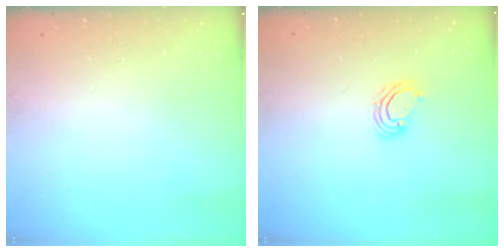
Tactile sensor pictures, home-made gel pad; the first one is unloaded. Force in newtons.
{"total": 4.9, "press": 4.9, "slide": 0.4}